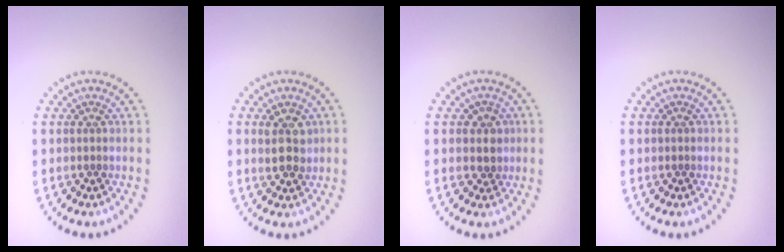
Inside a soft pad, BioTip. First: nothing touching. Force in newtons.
{"total": 2.7, "press": 2.5, "slide": 0.9}
{"total": 1.9, "press": 1.6, "slide": 0.9}
{"total": 0.0}